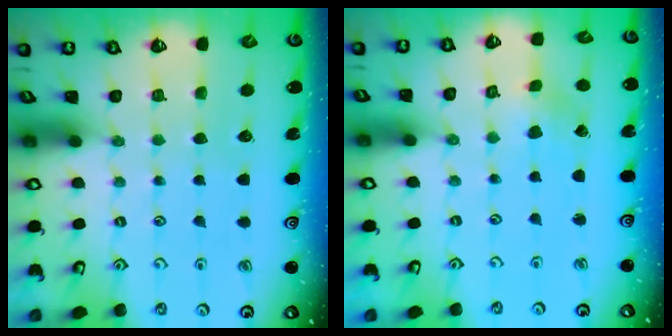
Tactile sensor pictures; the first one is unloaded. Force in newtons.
{"total": 0.9, "press": 0.9, "slide": 0.1}